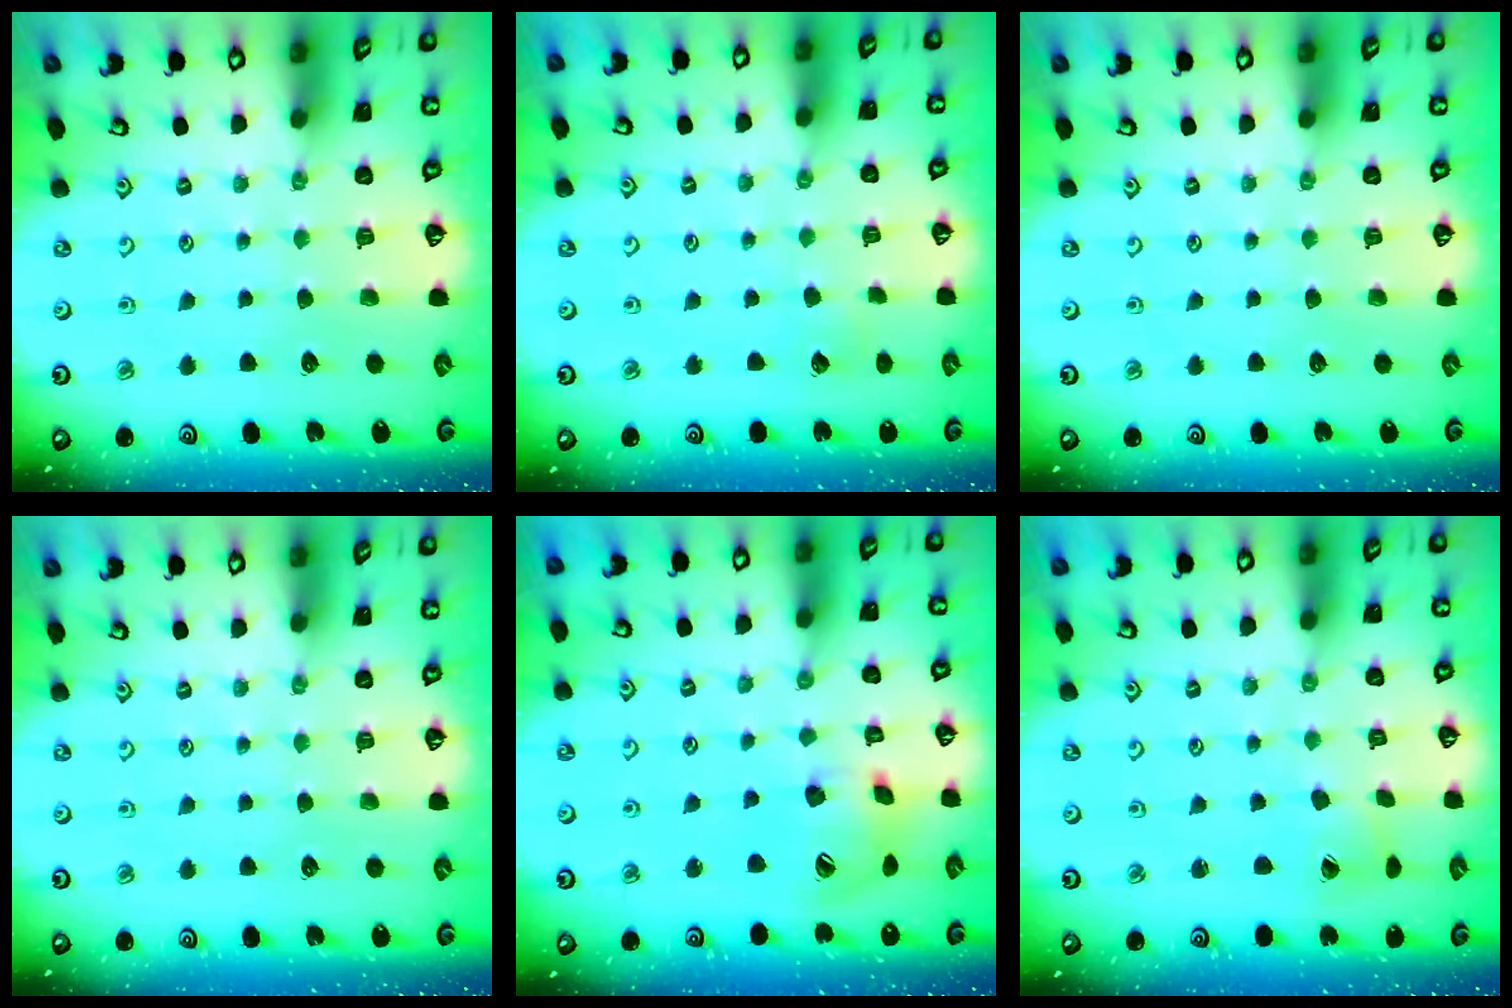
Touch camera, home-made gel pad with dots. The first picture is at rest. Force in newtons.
{"total": 2.7, "press": 2.7, "slide": 0.3}
{"total": 0.0}
{"total": 0.0}
{"total": 15.3, "press": 15.1, "slide": 2.3}
{"total": 5.2, "press": 5.2, "slide": 0.2}